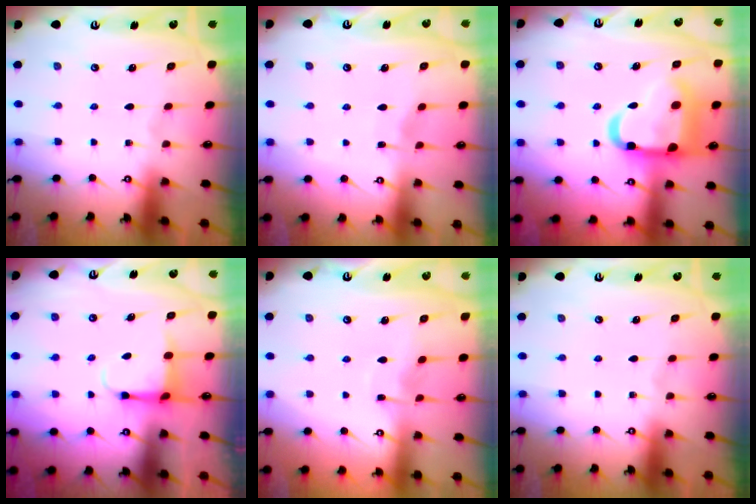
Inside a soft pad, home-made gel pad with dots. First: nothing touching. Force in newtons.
{"total": 2.6, "press": 2.6, "slide": 0.4}
{"total": 18.0, "press": 17.9, "slide": 1.7}
{"total": 4.0, "press": 3.8, "slide": 1.2}
{"total": 2.9, "press": 2.9, "slide": 0.4}
{"total": 0.0}